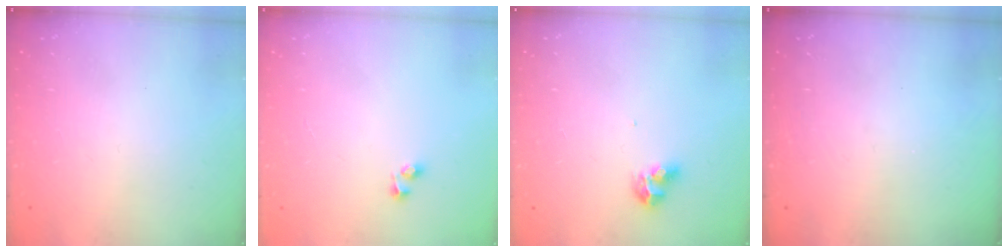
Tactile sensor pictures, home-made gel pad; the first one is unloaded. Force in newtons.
{"total": 2.6, "press": 2.3, "slide": 1.2}
{"total": 7.9, "press": 7.9, "slide": 0.6}
{"total": 0.0}